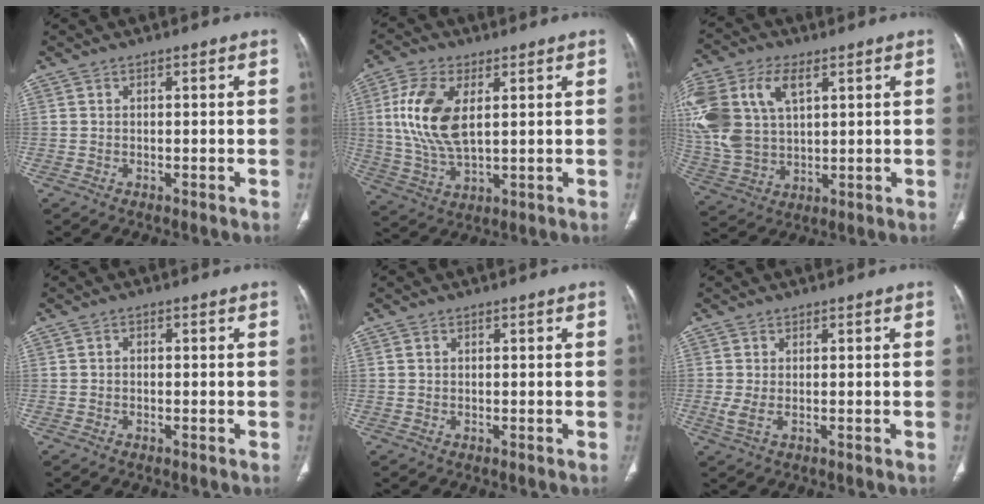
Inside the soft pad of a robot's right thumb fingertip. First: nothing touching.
{"total": 12.8, "force": [2.8, 6.4, 10.7], "torque": [-0.229, -0.008, 0.060]}
{"total": 20.1, "force": [6.7, 12.3, 14.3], "torque": [-0.342, 0.007, 0.131]}
{"total": 0.8, "force": [-0.1, 0.7, 0.4], "torque": [-0.003, 0.003, -0.005]}
{"total": 0.5, "force": [0.2, 0.4, 0.3], "torque": [-0.004, 0.000, 0.004]}
{"total": 1.9, "force": [0.0, 0.6, 1.8], "torque": [-0.051, -0.005, 0.004]}